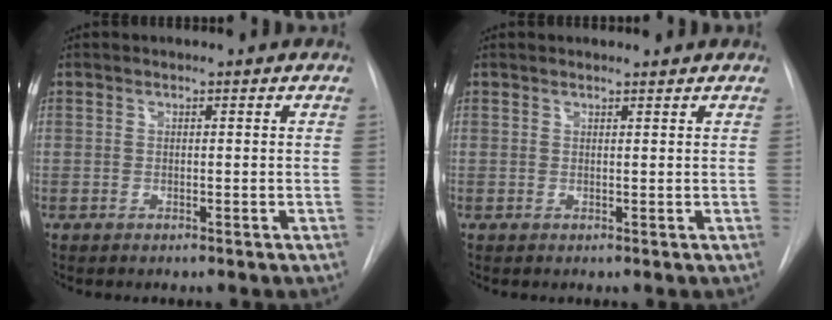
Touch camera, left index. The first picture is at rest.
{"total": 1.6, "force": [1.6, 0.1, 0.2], "torque": [-0.009, 0.008, 0.022]}